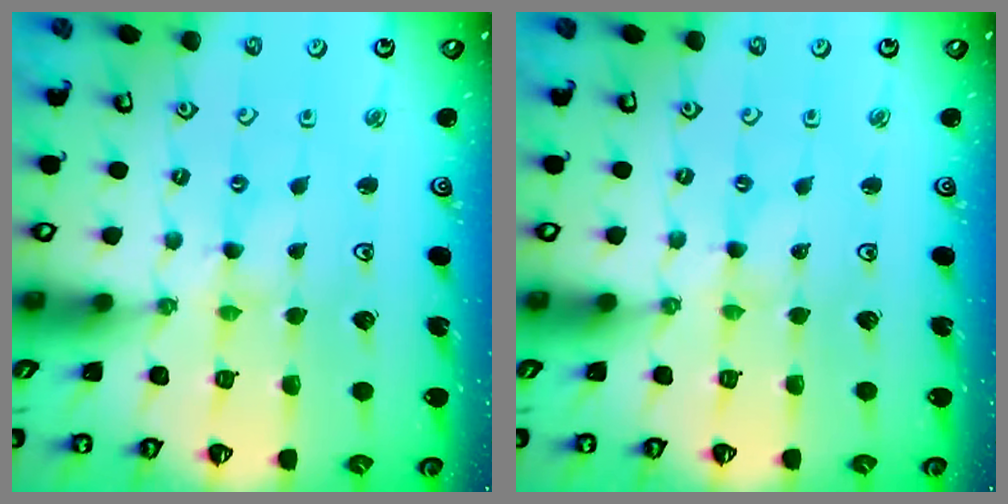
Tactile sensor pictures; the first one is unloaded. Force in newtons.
{"total": 0.0}